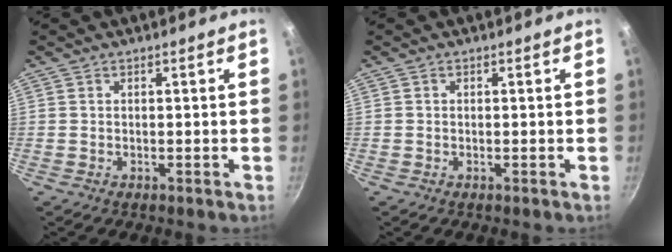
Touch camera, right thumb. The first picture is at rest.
{"total": 0.0}